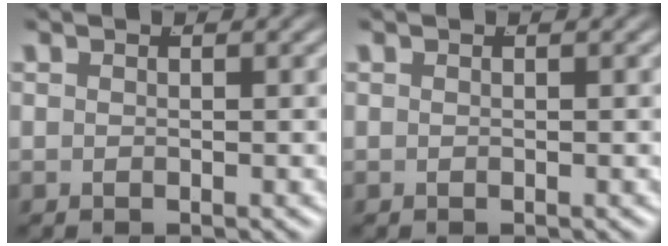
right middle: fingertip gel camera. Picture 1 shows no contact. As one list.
[{"total": 0.0}]